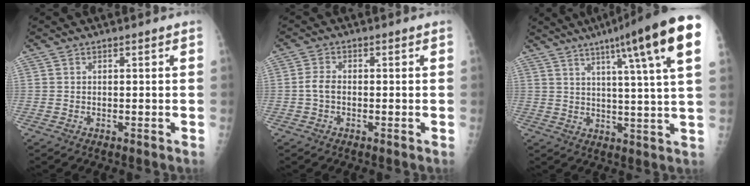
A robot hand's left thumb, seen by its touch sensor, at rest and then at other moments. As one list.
[{"total": 2.7, "force": [-0.5, 1.8, 2.0], "torque": [-0.037, 0.007, -0.014]}, {"total": 19.5, "force": [10.0, 1.2, 16.7], "torque": [-0.234, -0.019, 0.123]}]